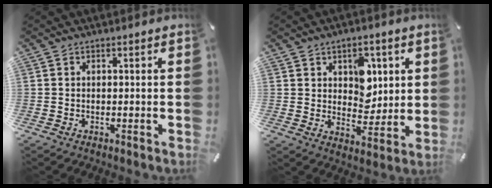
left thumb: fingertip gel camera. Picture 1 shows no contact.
{"total": 8.7, "force": [3.2, 6.8, 4.3], "torque": [-0.043, -0.013, 0.051]}